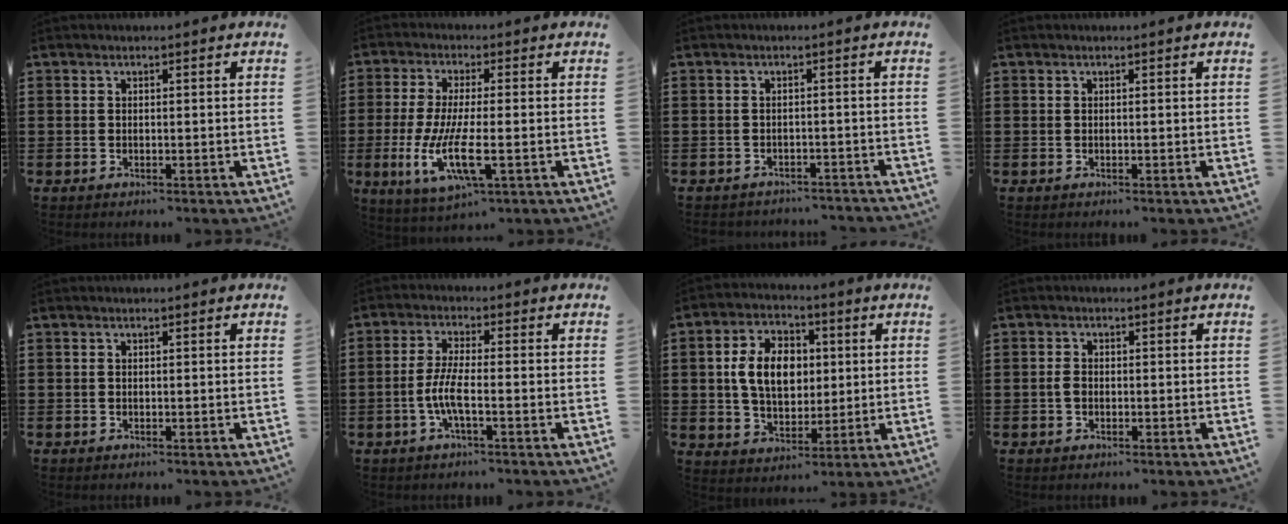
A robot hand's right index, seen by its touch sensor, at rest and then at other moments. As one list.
[{"total": 8.8, "force": [-2.1, 2.2, 8.2], "torque": [-0.185, -0.022, -0.045]}, {"total": 1.6, "force": [-1.6, 0.0, -0.1], "torque": [-0.004, 0.000, -0.037]}, {"total": 0.0}, {"total": 0.0}, {"total": 5.0, "force": [-1.7, 0.9, 4.6], "torque": [-0.107, -0.007, -0.040]}, {"total": 8.8, "force": [1.2, 5.9, 6.4], "torque": [-0.140, 0.007, 0.013]}, {"total": 1.4, "force": [-0.5, 0.9, 0.9], "torque": [-0.026, -0.001, -0.011]}]